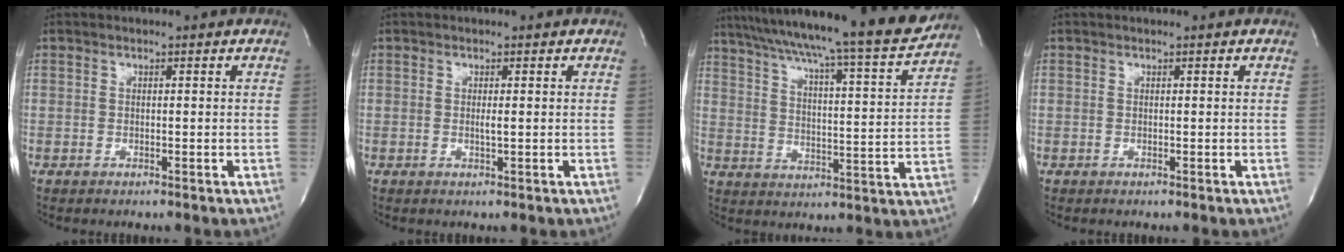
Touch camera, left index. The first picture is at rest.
{"total": 0.9, "force": [0.0, 0.0, 0.9], "torque": [-0.023, -0.002, 0.001]}
{"total": 22.6, "force": [20.1, -0.4, 10.2], "torque": [-0.169, -0.036, 0.279]}
{"total": 0.0}